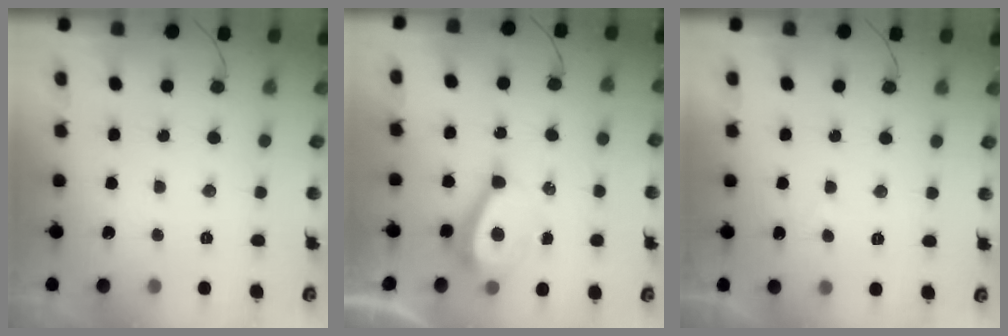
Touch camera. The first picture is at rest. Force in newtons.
{"total": 7.7, "press": 7.7, "slide": 0.8}
{"total": 1.3, "press": 1.1, "slide": 0.7}